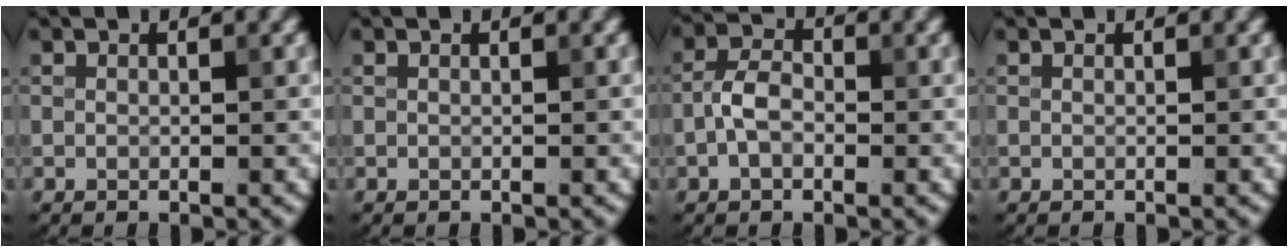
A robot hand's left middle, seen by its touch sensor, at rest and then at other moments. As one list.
[{"total": 0.0}, {"total": 2.9, "force": [-0.9, 1.8, 2.1], "torque": [-0.040, 0.008, -0.025]}, {"total": 0.0}]